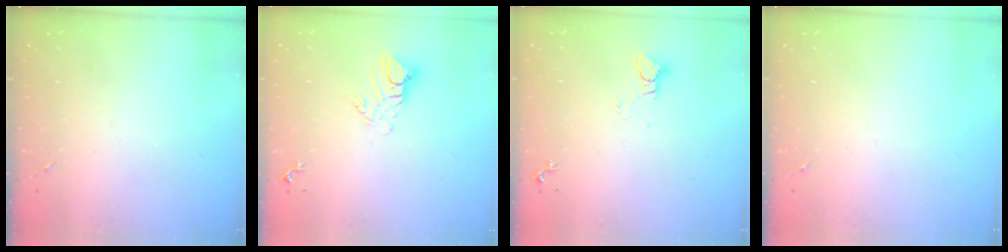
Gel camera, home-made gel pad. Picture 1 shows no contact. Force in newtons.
{"total": 7.6, "press": 7.6, "slide": 0.7}
{"total": 3.0, "press": 3.0, "slide": 0.2}
{"total": 0.0}